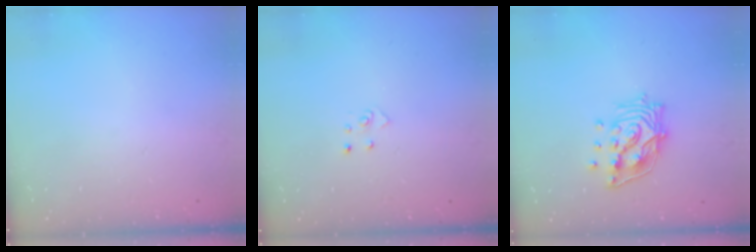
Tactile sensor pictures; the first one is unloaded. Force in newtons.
{"total": 2.6, "press": 2.6, "slide": 0.3}
{"total": 13.2, "press": 13.2, "slide": 1.3}